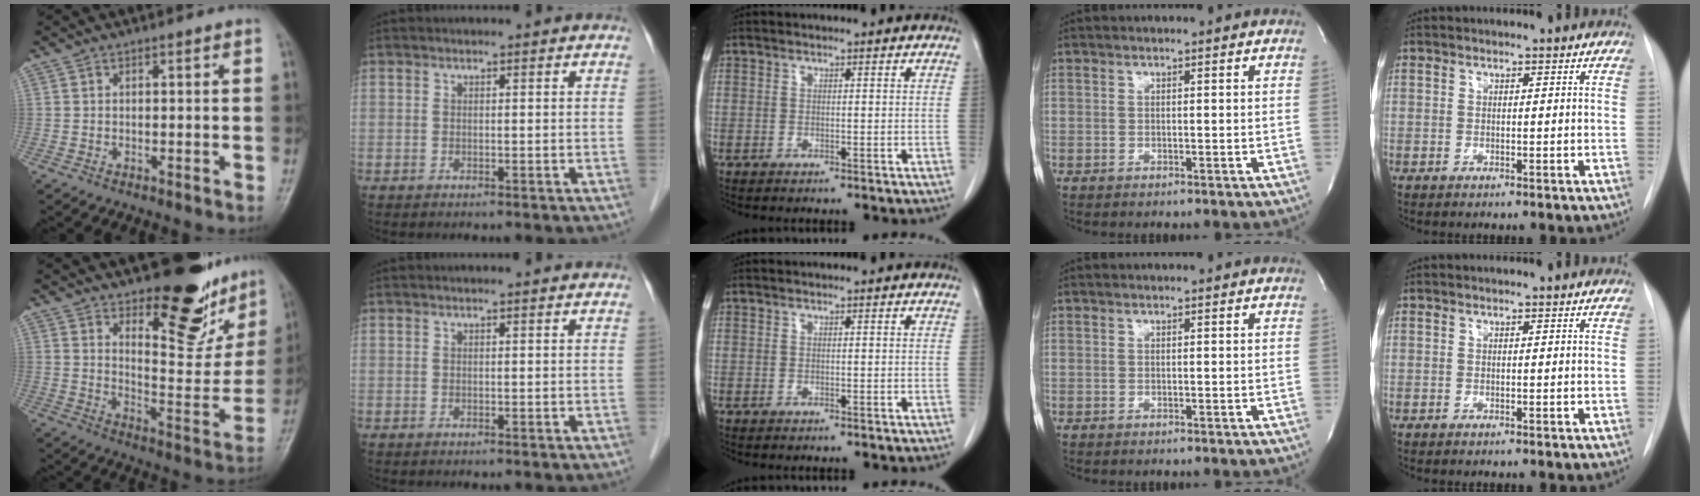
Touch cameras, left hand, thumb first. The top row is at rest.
{"thumb": {"total": 17.3, "force": [12.2, 6.8, 10.3], "torque": [-0.077, -0.094, 0.178]}, "index": {"total": 0.6, "force": [0.6, 0.0, 0.2], "torque": [-0.009, 0.005, 0.007]}}